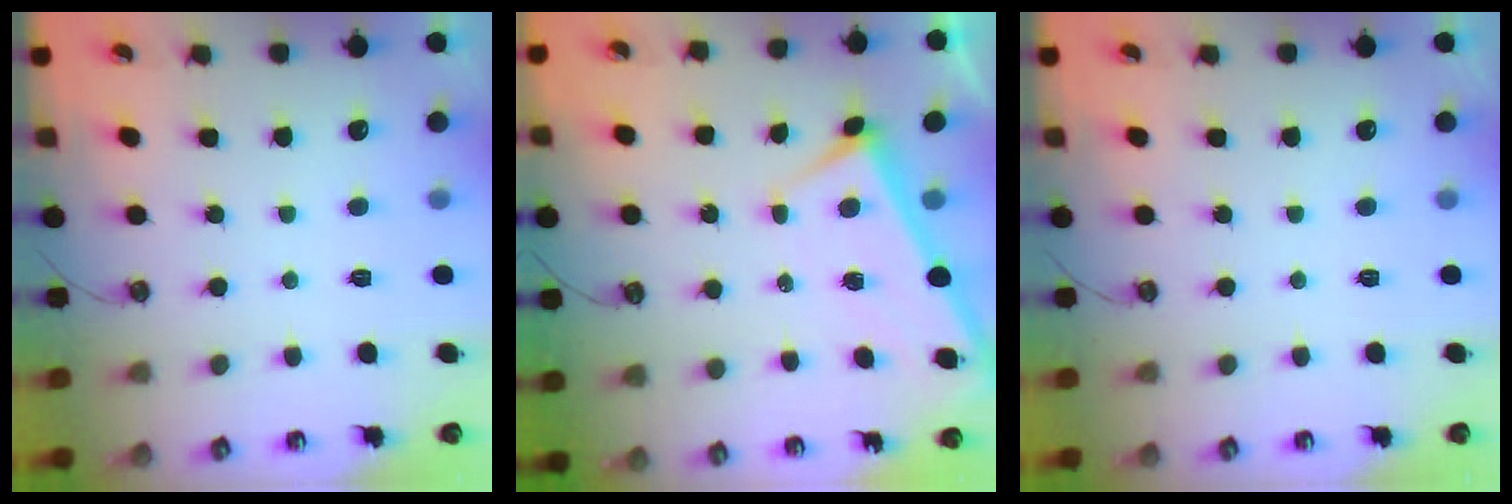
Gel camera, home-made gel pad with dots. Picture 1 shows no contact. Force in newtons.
{"total": 2.7, "press": 2.7, "slide": 0.3}
{"total": 0.0}